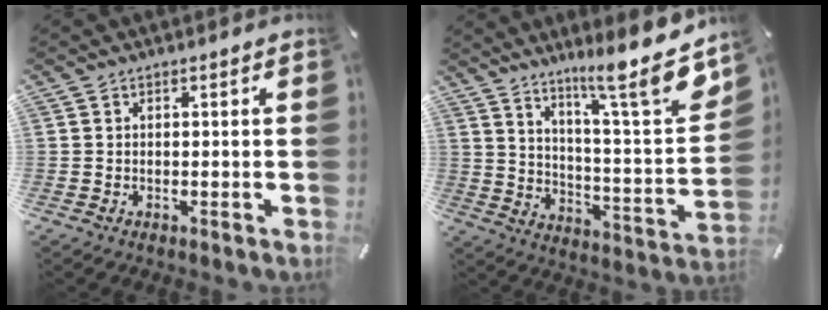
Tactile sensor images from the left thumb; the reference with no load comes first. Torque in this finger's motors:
{"motor_torque": [0.69, 0.50, 1.16, -1.61, 0.36]}